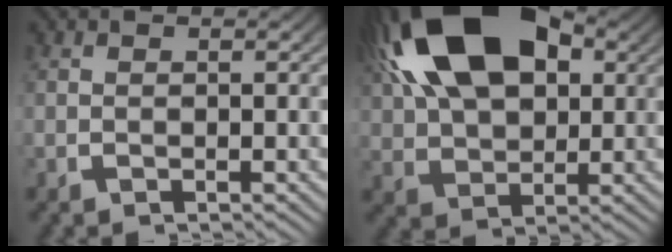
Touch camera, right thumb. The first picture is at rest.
{"total": 14.0, "force": [4.1, 8.5, 10.3], "torque": [-0.210, -0.007, 0.080]}